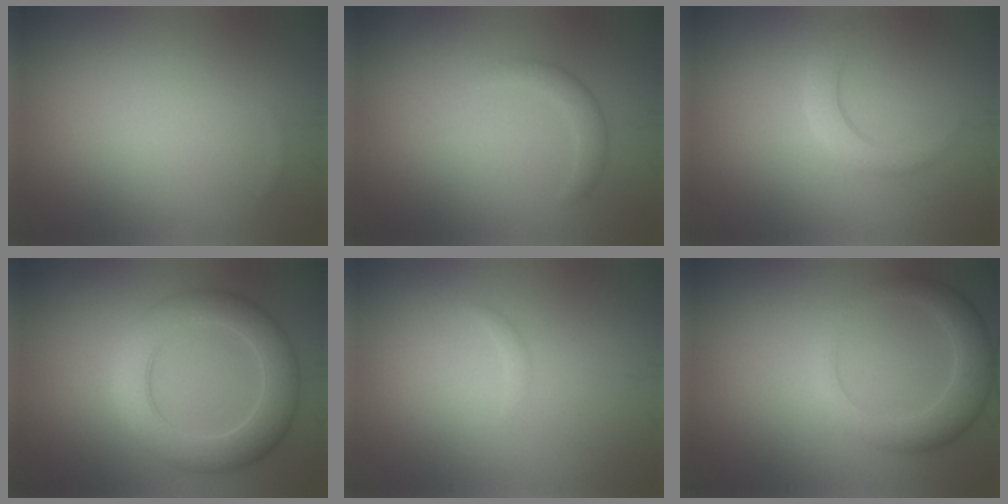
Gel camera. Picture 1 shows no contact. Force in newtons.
{"total": 1.6, "press": 1.6, "slide": 0.1}
{"total": 2.4, "press": 2.4, "slide": 0.1}
{"total": 6.6, "press": 6.6, "slide": 0.1}
{"total": 0.5, "press": 0.5, "slide": 0.0}
{"total": 4.2, "press": 4.2, "slide": 0.2}